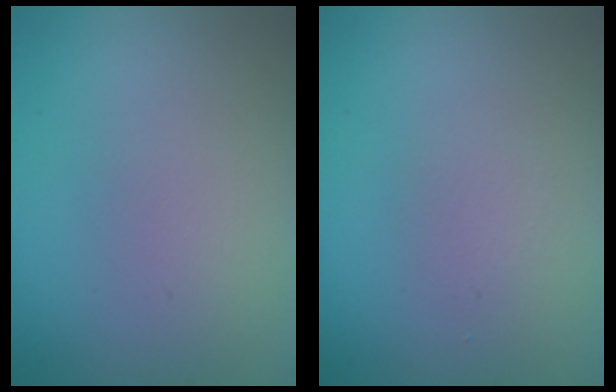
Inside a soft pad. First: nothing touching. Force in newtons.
{"total": 0.0}